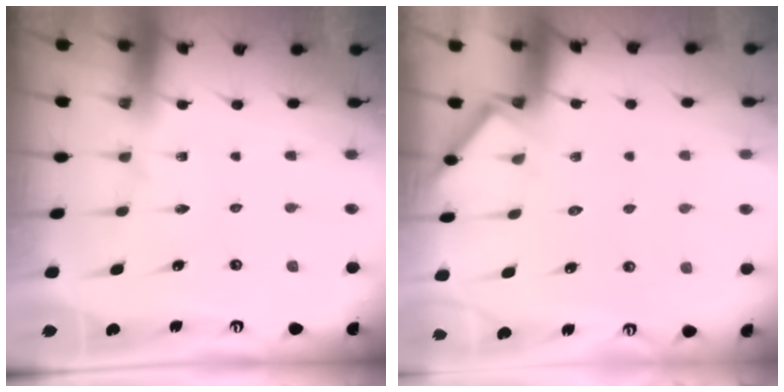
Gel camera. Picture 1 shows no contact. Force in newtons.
{"total": 5.0, "press": 5.0, "slide": 0.5}